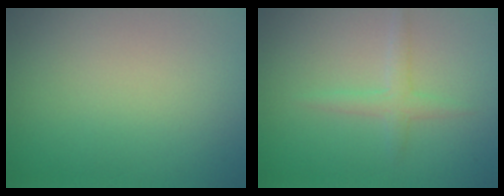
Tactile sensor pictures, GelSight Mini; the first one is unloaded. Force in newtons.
{"total": 1.7, "press": 1.7, "slide": 0.1}